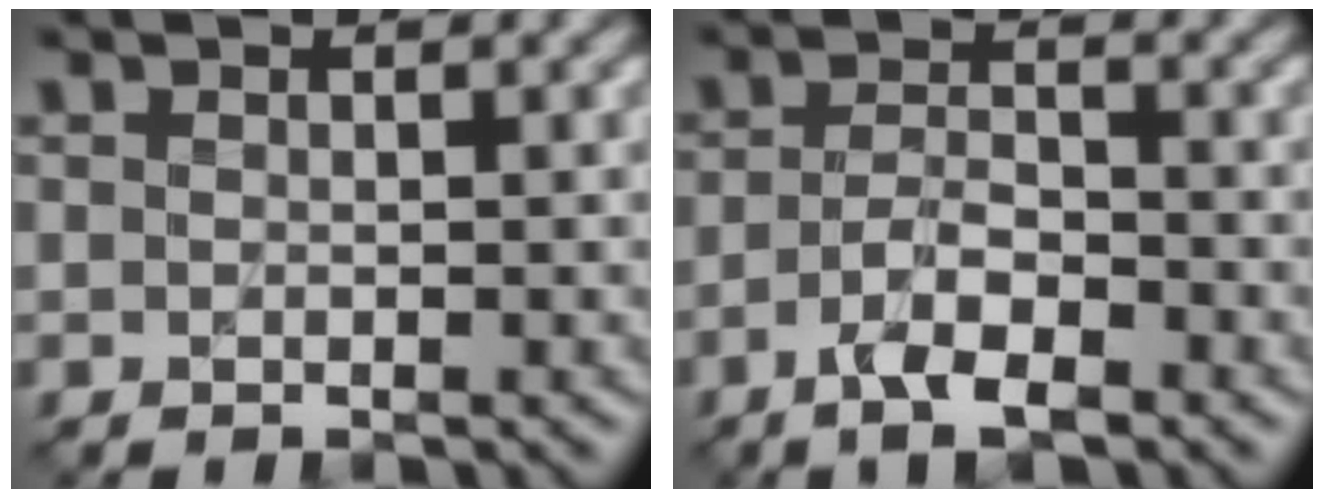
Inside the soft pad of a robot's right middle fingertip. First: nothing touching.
{"total": 4.1, "force": [-2.5, 1.4, 3.0], "torque": [-0.060, 0.002, -0.048]}